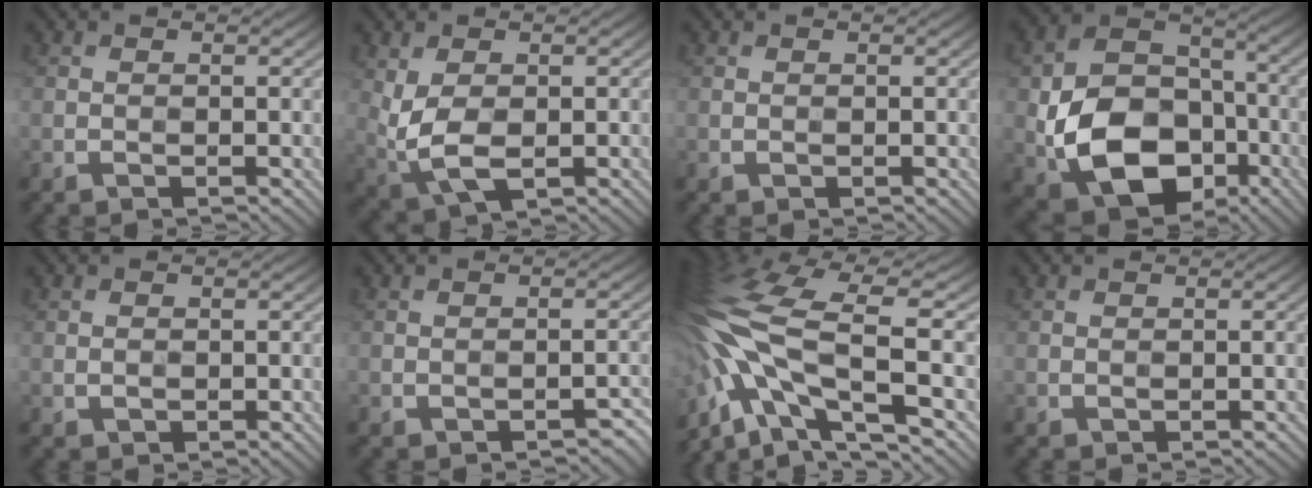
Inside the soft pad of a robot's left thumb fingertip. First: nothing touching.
{"total": 6.1, "force": [-0.1, 3.6, 4.9], "torque": [-0.117, -0.014, 0.005]}
{"total": 0.0}
{"total": 15.0, "force": [-4.1, 10.9, 9.4], "torque": [-0.179, -0.040, -0.073]}
{"total": 0.6, "force": [0.5, 0.3, 0.0], "torque": [0.000, 0.000, 0.006]}
{"total": 1.4, "force": [-0.9, 0.7, 0.9], "torque": [-0.011, 0.005, -0.007]}
{"total": 15.9, "force": [-3.0, 5.8, 14.5], "torque": [-0.344, -0.002, -0.043]}
{"total": 0.0}